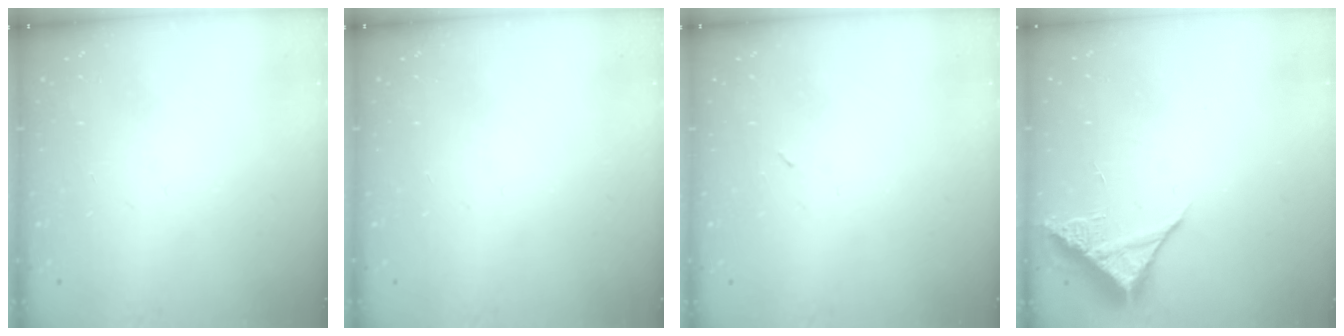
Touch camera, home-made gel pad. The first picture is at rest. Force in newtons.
{"total": 0.0}
{"total": 2.2, "press": 2.1, "slide": 0.9}
{"total": 7.1, "press": 7.1, "slide": 0.3}